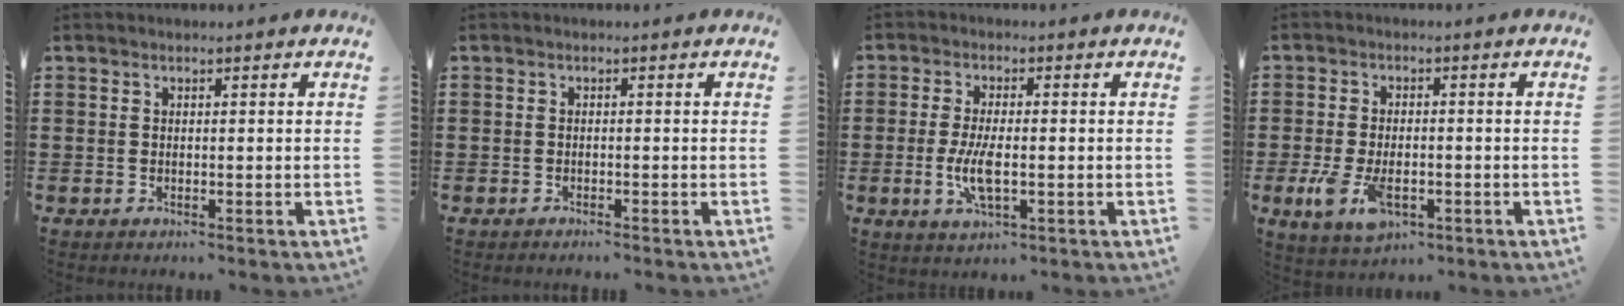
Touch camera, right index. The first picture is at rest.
{"total": 0.6, "force": [-0.5, -0.1, 0.1], "torque": [-0.005, -0.005, -0.010]}
{"total": 6.0, "force": [-1.2, 2.2, 5.5], "torque": [-0.122, -0.005, -0.027]}
{"total": 6.2, "force": [-2.1, 3.2, 4.9], "torque": [-0.122, -0.011, -0.044]}